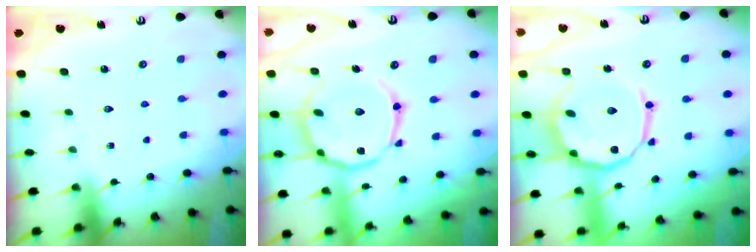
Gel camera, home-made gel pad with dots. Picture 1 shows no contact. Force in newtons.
{"total": 17.9, "press": 17.8, "slide": 1.3}
{"total": 12.9, "press": 12.7, "slide": 2.1}